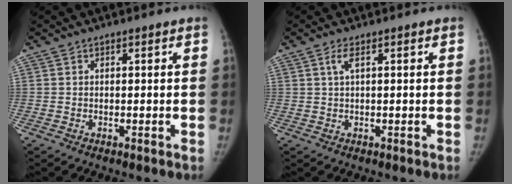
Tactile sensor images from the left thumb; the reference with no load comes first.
{"total": 1.4, "force": [0.5, 0.2, 1.3], "torque": [-0.039, 0.007, 0.015]}